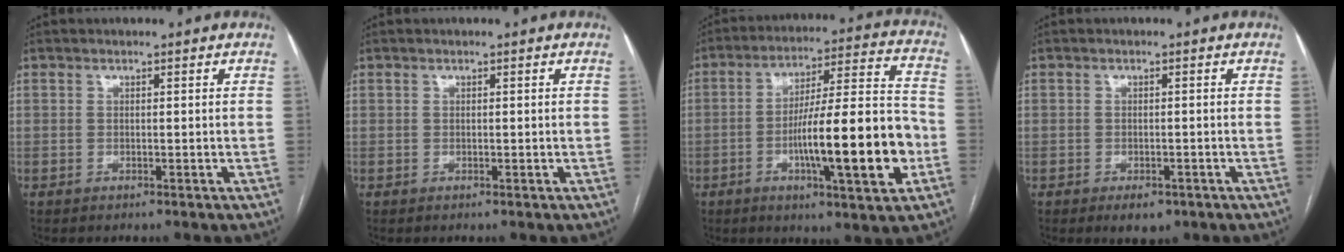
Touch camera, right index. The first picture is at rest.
{"total": 0.0}
{"total": 18.4, "force": [-4.9, 1.9, 17.6], "torque": [-0.276, 0.010, -0.070]}
{"total": 3.1, "force": [-1.8, 1.7, 1.8], "torque": [-0.023, -0.002, -0.016]}